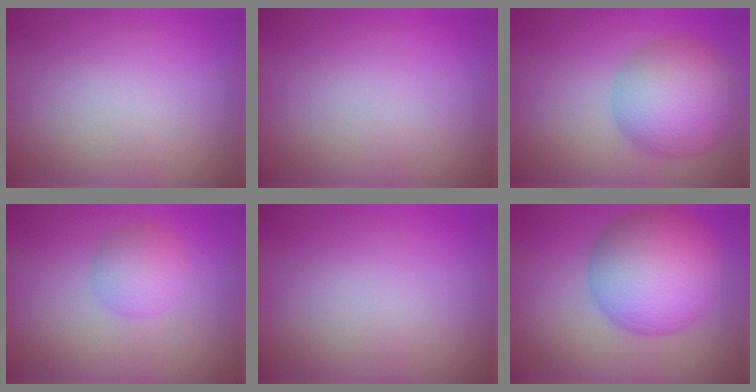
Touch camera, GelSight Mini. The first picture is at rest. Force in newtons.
{"total": 0.0}
{"total": 7.8, "press": 7.8, "slide": 0.2}
{"total": 2.8, "press": 2.8, "slide": 0.1}
{"total": 0.0}
{"total": 10.3, "press": 10.3, "slide": 0.2}